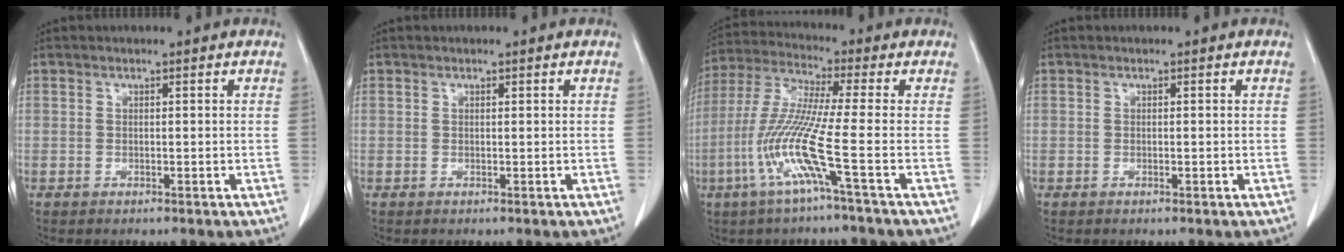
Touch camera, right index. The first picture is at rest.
{"total": 0.0}
{"total": 11.0, "force": [-4.0, -1.5, 10.1], "torque": [-0.212, -0.012, -0.089]}
{"total": 0.0}